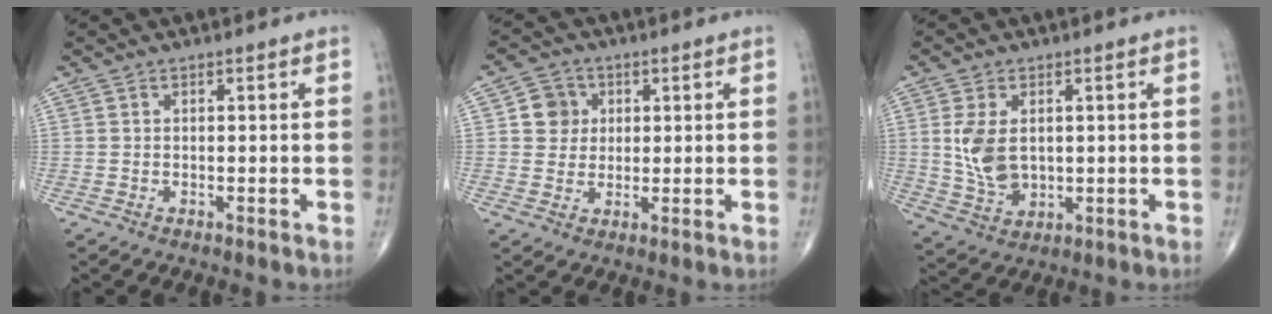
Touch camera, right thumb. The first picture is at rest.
{"total": 5.4, "force": [1.3, 5.0, 1.5], "torque": [0.004, 0.002, 0.017]}
{"total": 8.2, "force": [1.1, 5.3, 6.1], "torque": [-0.111, -0.010, 0.033]}